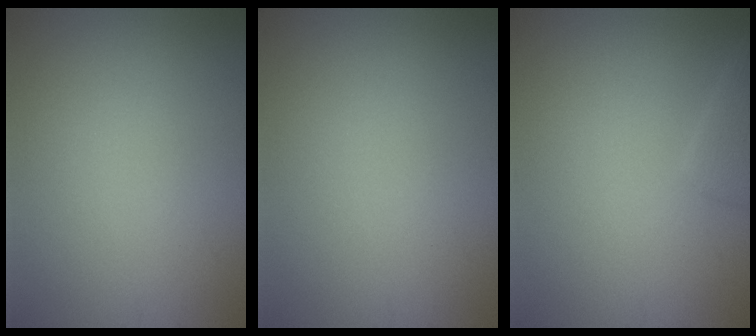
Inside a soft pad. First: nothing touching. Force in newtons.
{"total": 0.0}
{"total": 1.7, "press": 1.7, "slide": 0.1}